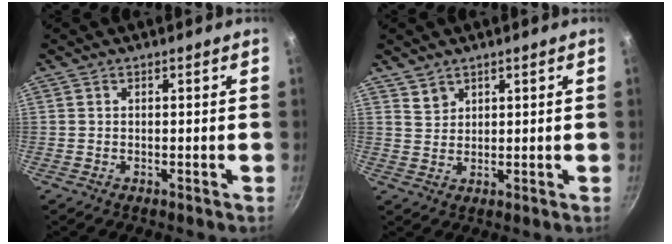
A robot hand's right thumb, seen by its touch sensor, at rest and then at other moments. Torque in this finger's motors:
{"motor_torque": [-0.11, 0.33, 0.38, -0.29, -0.02]}